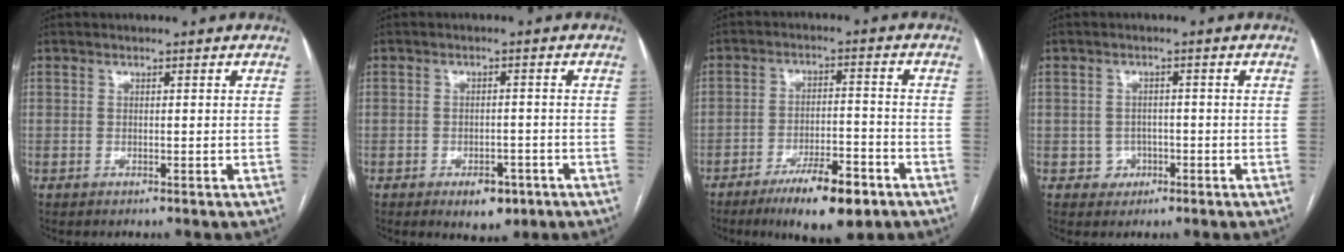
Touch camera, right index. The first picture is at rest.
{"total": 4.8, "force": [-2.8, 2.6, 3.0], "torque": [-0.034, 0.003, -0.030]}
{"total": 10.6, "force": [-6.7, 2.6, 7.8], "torque": [-0.127, -0.006, -0.103]}
{"total": 2.7, "force": [-1.0, 2.5, 0.3], "torque": [0.007, 0.011, -0.011]}